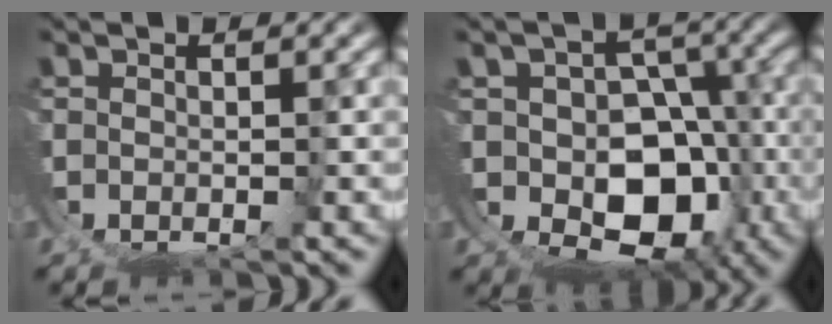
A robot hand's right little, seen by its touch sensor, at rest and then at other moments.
{"total": 14.0, "force": [-3.7, 10.9, 7.9], "torque": [-0.153, -0.079, -0.033]}